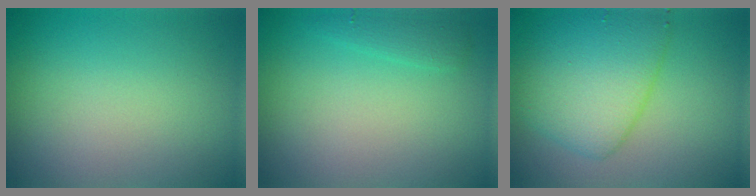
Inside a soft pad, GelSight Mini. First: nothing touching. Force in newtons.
{"total": 1.2, "press": 1.2, "slide": 0.1}
{"total": 6.0, "press": 6.0, "slide": 0.2}